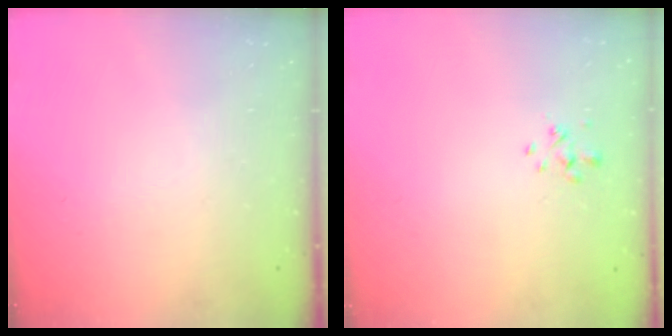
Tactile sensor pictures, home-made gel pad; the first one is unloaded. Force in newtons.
{"total": 0.9, "press": 0.7, "slide": 0.5}